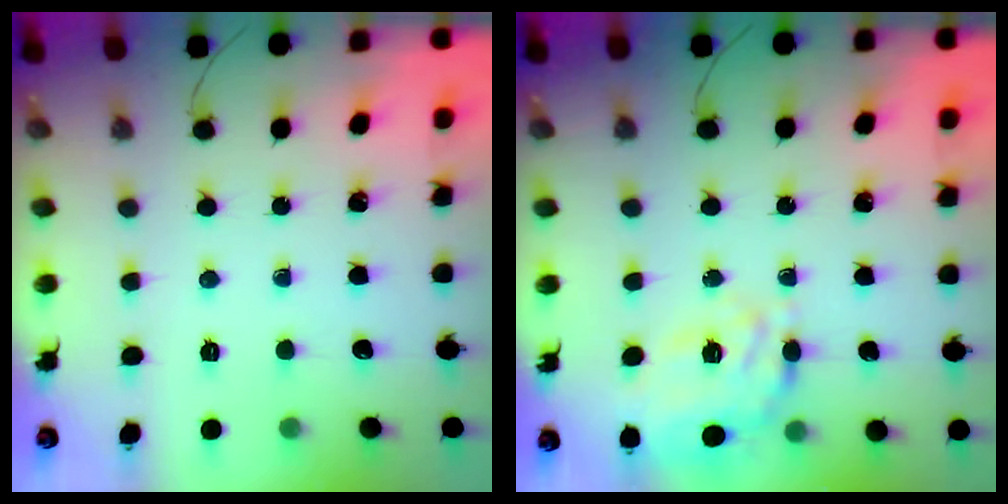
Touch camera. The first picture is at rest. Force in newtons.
{"total": 12.2, "press": 11.7, "slide": 3.5}